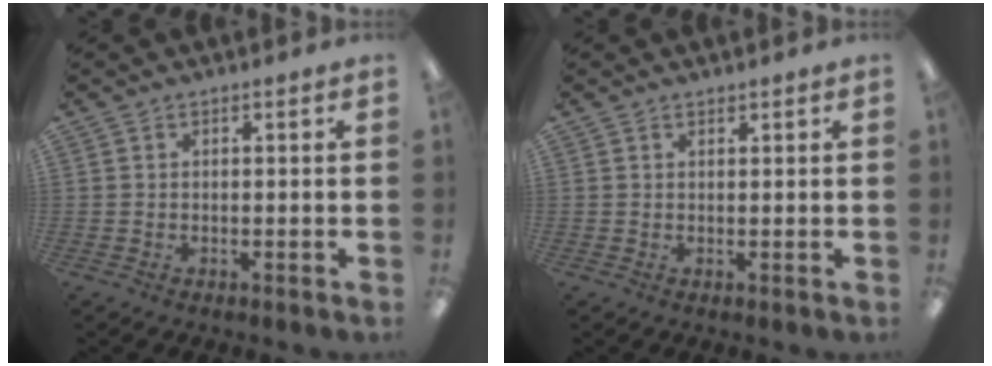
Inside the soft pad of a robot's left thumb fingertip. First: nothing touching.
{"total": 0.7, "force": [0.7, 0.2, 0.0], "torque": [-0.001, 0.001, 0.013]}